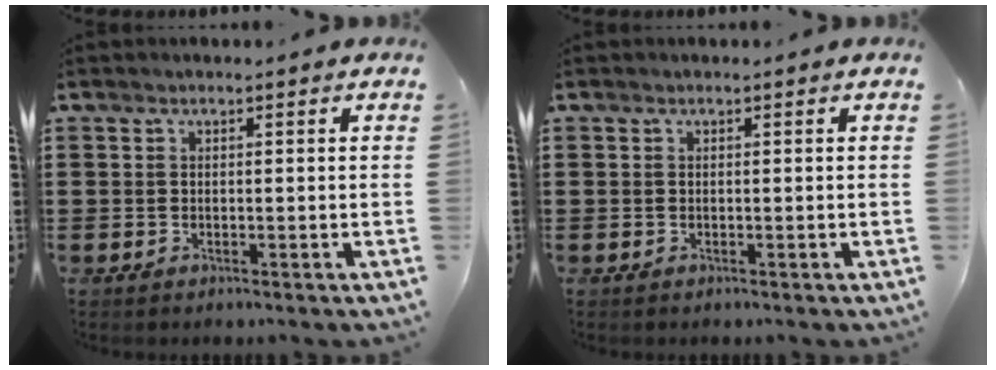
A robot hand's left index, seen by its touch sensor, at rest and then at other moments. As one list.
[{"total": 0.0}]